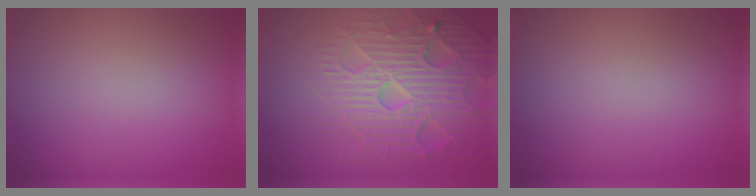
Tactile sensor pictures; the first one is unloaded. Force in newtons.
{"total": 7.0, "press": 6.9, "slide": 1.4}
{"total": 0.0}